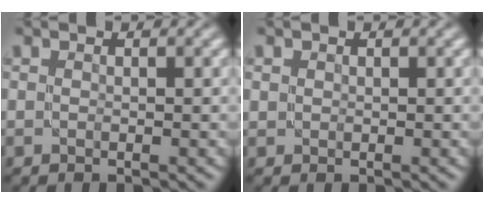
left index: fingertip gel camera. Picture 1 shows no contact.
{"total": 0.5, "force": [0.2, 0.5, 0.0], "torque": [0.006, -0.003, 0.001]}